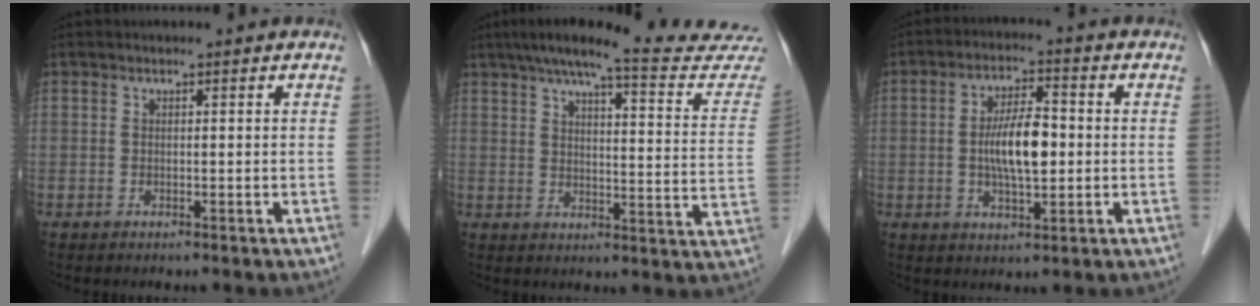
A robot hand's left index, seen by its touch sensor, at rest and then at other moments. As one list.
[{"total": 23.7, "force": [21.5, 1.2, 10.0], "torque": [-0.139, -0.055, 0.258]}, {"total": 7.8, "force": [-0.4, 2.3, 7.4], "torque": [-0.142, 0.002, -0.010]}]